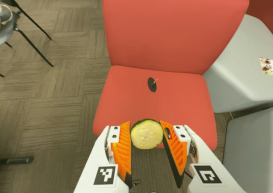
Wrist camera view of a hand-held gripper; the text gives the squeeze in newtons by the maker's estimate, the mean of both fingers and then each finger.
{"total": 8.9, "left": 8.9, "right": 8.9}